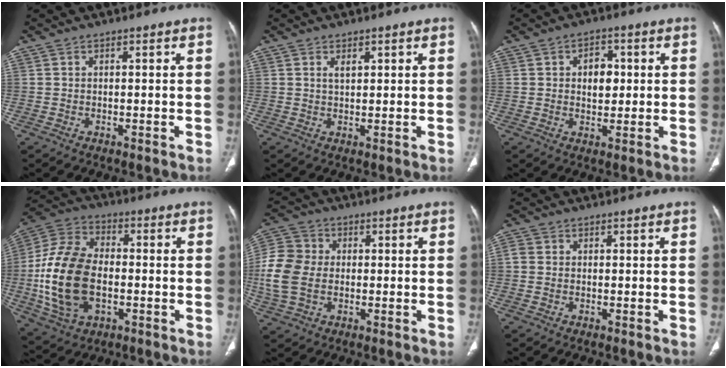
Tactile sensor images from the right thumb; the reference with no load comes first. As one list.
[{"total": 1.9, "force": [1.0, 0.9, 1.3], "torque": [-0.019, -0.006, 0.019]}, {"total": 5.4, "force": [0.8, 3.7, 3.8], "torque": [-0.029, 0.001, 0.011]}, {"total": 19.1, "force": [-2.6, 12.1, 14.6], "torque": [-0.289, 0.017, -0.041]}, {"total": 11.9, "force": [-0.8, 8.9, 7.8], "torque": [-0.170, 0.014, -0.021]}, {"total": 1.6, "force": [0.0, 1.3, 0.8], "torque": [-0.017, 0.001, -0.003]}]